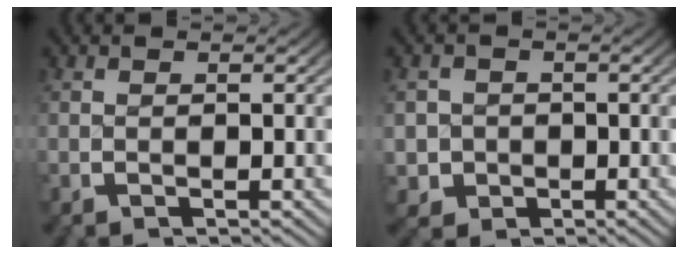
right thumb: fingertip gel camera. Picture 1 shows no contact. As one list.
[{"total": 4.9, "force": [-1.2, 4.5, 1.6], "torque": [-0.044, -0.030, -0.009]}]